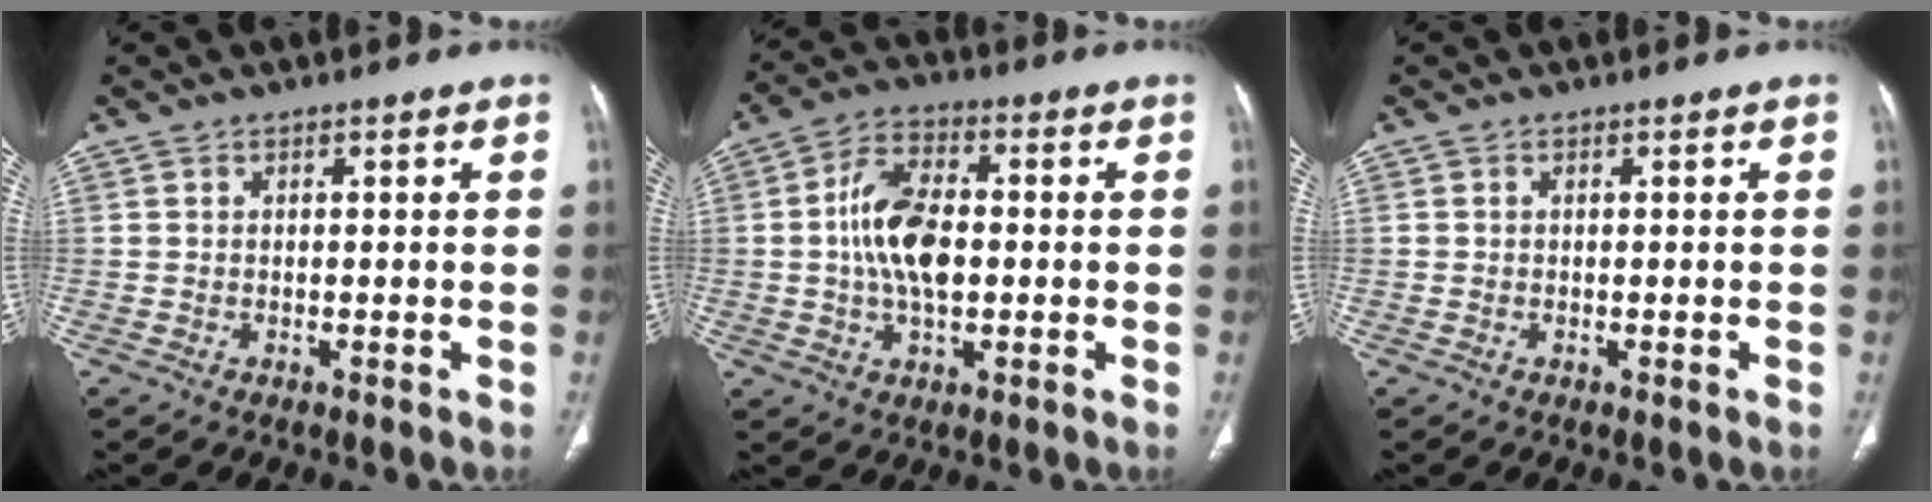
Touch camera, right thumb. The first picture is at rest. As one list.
[{"total": 11.7, "force": [0.1, 6.4, 9.8], "torque": [-0.178, 0.012, -0.002]}, {"total": 0.0}]